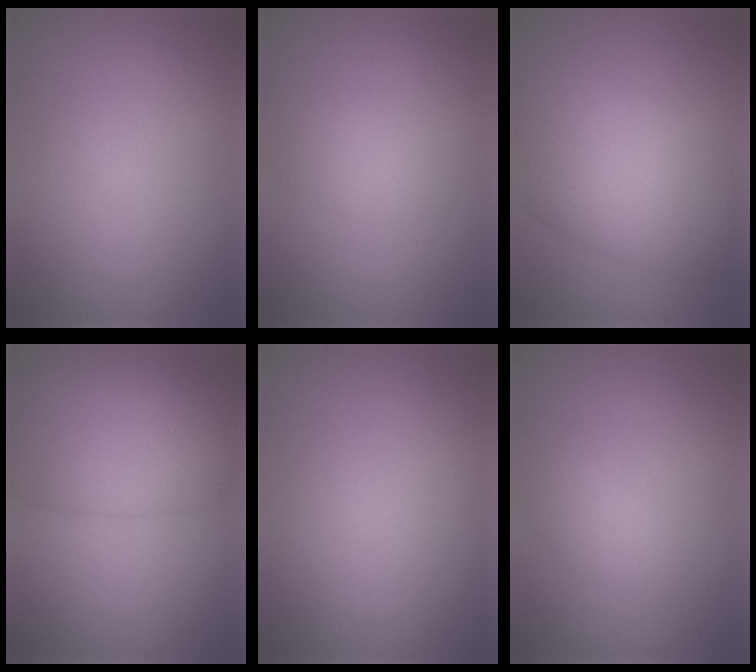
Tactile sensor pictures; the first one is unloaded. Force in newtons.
{"total": 1.9, "press": 1.9, "slide": 0.0}
{"total": 9.9, "press": 9.9, "slide": 0.5}
{"total": 8.6, "press": 8.6, "slide": 0.6}
{"total": 0.0}
{"total": 1.5, "press": 1.5, "slide": 0.1}